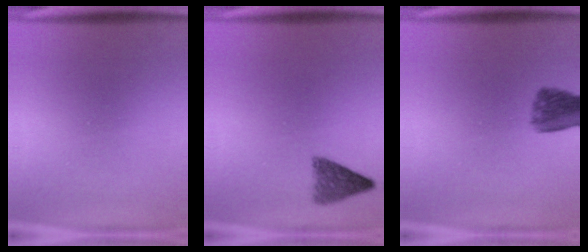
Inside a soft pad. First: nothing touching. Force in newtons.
{"total": 3.5}
{"total": 7.3}